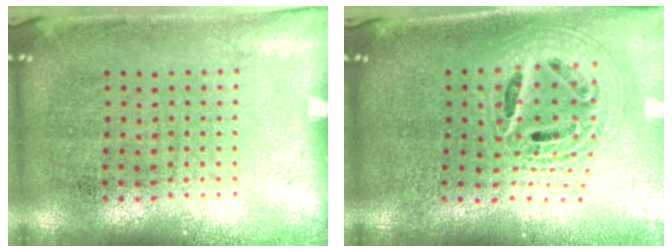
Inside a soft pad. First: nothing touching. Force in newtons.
{"total": 2.2, "press": 1.6, "slide": 1.4}